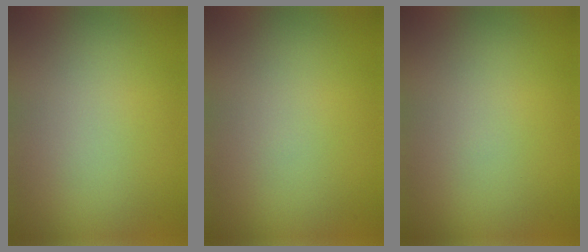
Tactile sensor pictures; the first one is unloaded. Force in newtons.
{"total": 0.0}
{"total": 0.0}